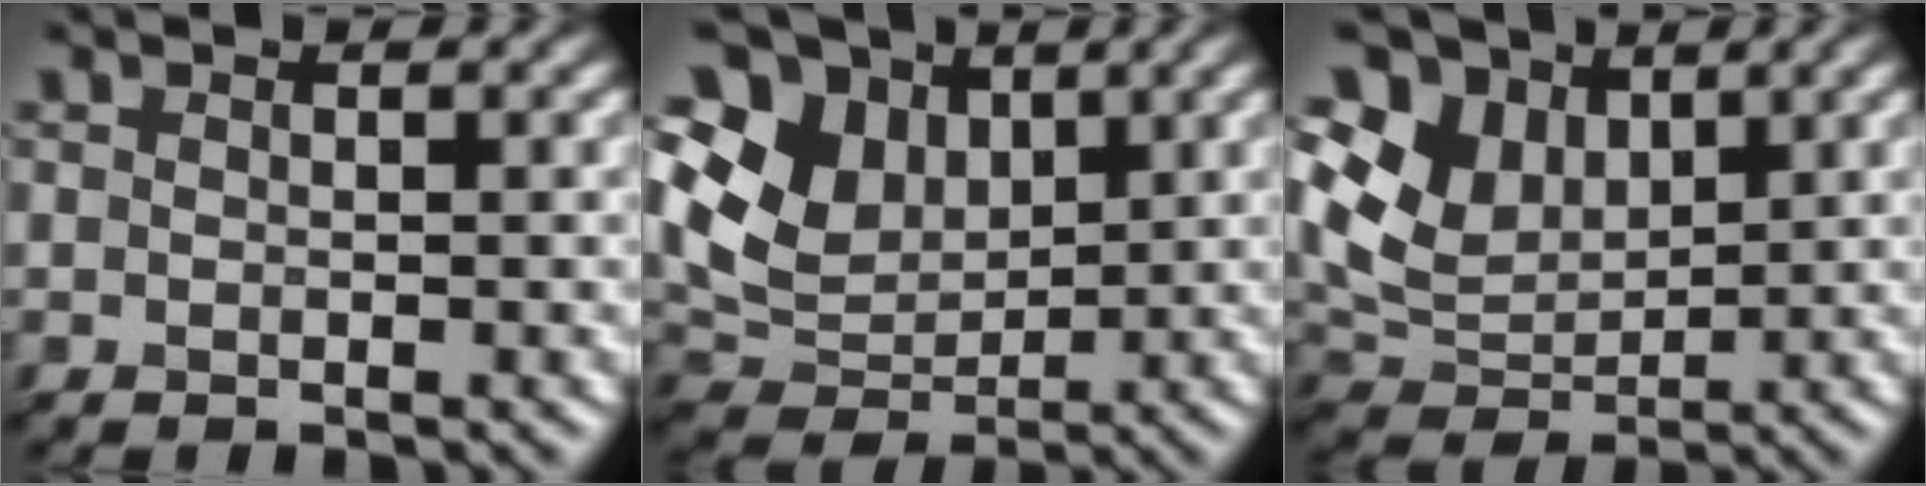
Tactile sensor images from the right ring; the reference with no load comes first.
{"total": 7.3, "force": [3.2, 5.3, 3.8], "torque": [-0.108, 0.022, 0.071]}
{"total": 5.8, "force": [2.9, 4.1, 2.8], "torque": [-0.087, 0.014, 0.071]}